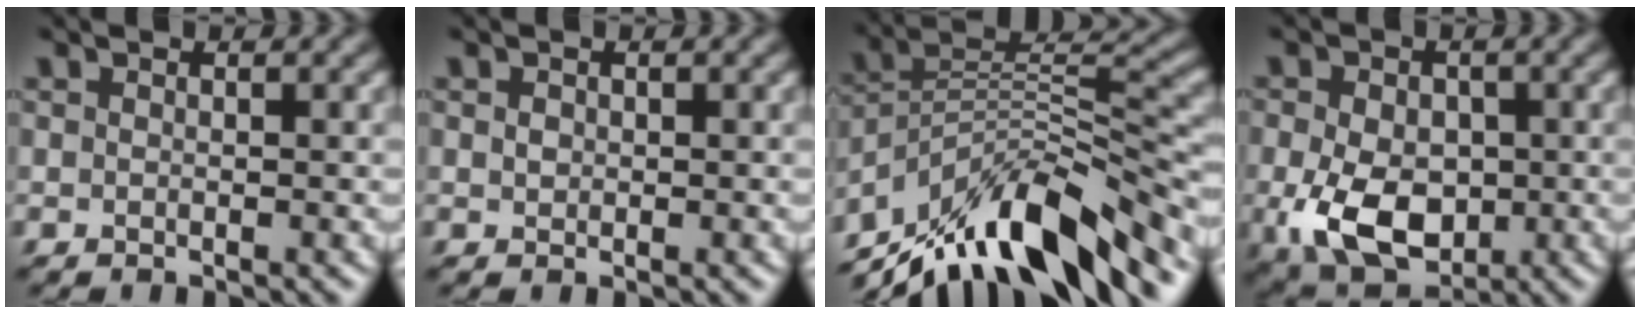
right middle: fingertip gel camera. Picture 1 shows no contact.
{"total": 0.6, "force": [0.1, 0.5, 0.3], "torque": [-0.007, 0.000, 0.002]}
{"total": 12.0, "force": [-8.9, 3.6, 7.2], "torque": [-0.122, 0.017, -0.167]}
{"total": 8.1, "force": [-1.6, 5.5, 5.7], "torque": [-0.118, -0.016, -0.030]}